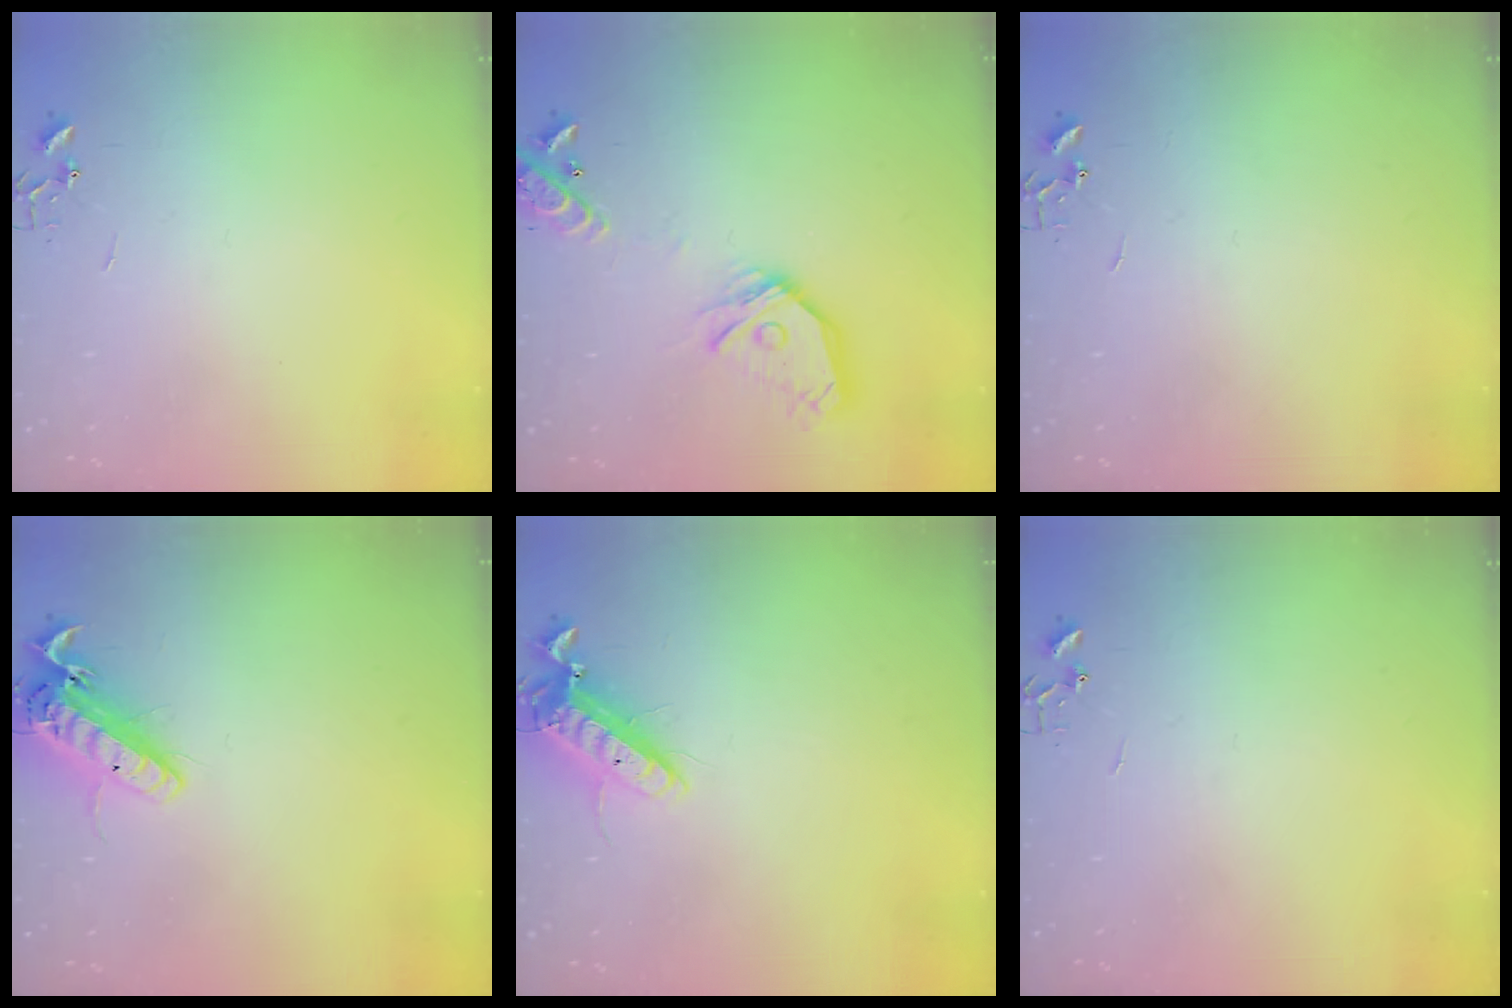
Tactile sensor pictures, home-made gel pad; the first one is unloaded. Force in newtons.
{"total": 18.6, "press": 18.4, "slide": 2.5}
{"total": 0.0}
{"total": 15.7, "press": 15.3, "slide": 3.3}
{"total": 12.9, "press": 12.7, "slide": 2.1}
{"total": 0.0}